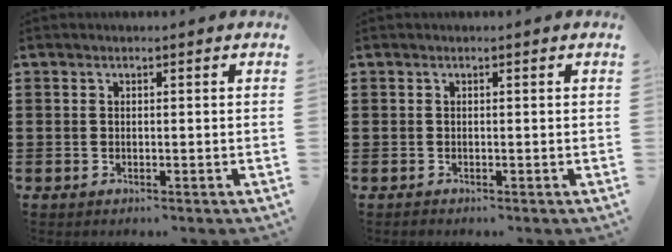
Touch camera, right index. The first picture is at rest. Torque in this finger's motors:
{"motor_torque": [-1.41, 0.73, -0.75, -0.21]}